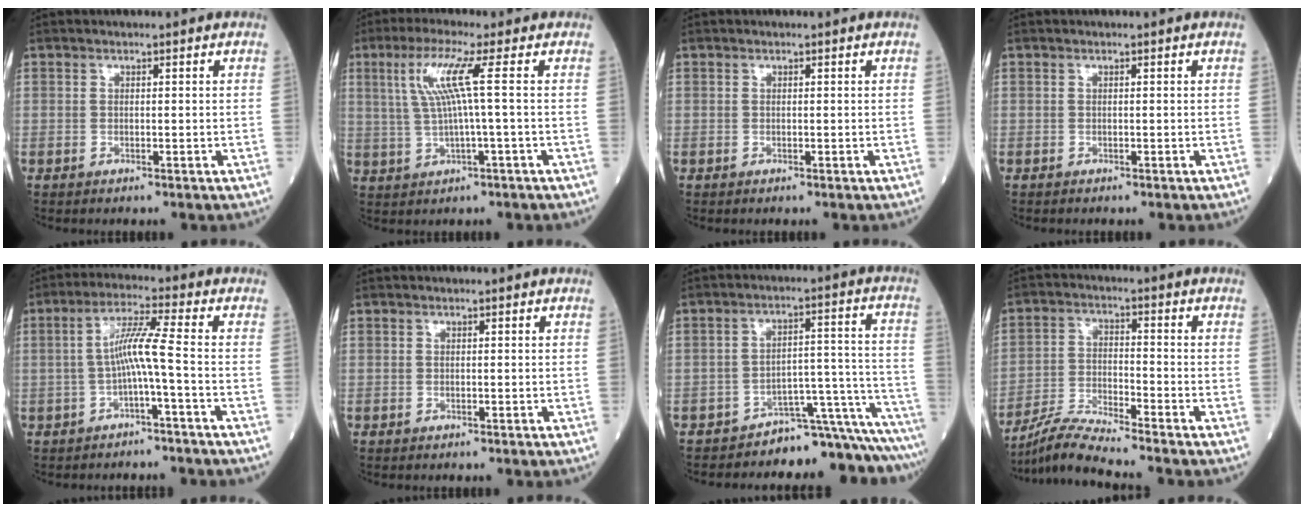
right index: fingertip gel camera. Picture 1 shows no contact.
{"total": 6.7, "force": [1.5, -1.0, 6.5], "torque": [-0.134, 0.014, 0.037]}
{"total": 0.0}
{"total": 0.0}
{"total": 5.7, "force": [-1.4, -0.9, 5.5], "torque": [-0.106, 0.020, -0.025]}
{"total": 0.0}
{"total": 10.5, "force": [-10.4, -0.6, 0.4], "torque": [0.038, 0.072, -0.141]}
{"total": 7.5, "force": [-7.0, -1.7, 2.1], "torque": [-0.051, -0.018, -0.136]}